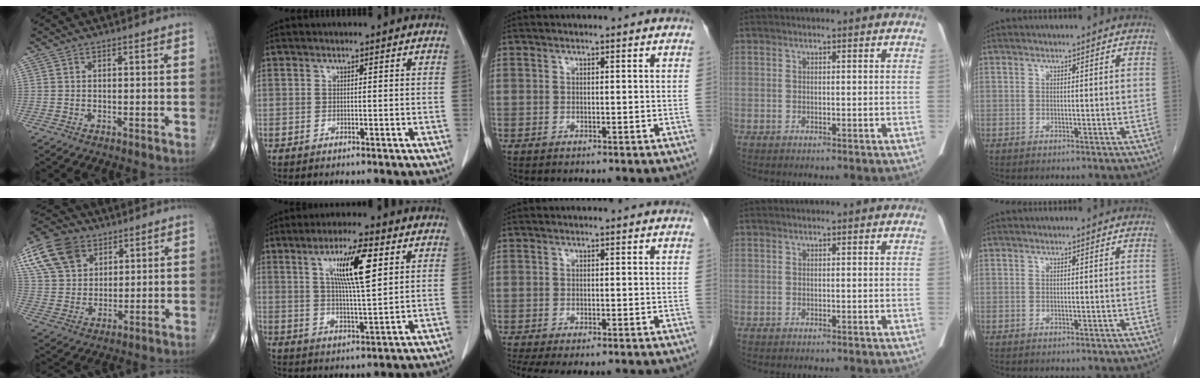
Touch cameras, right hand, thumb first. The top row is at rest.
{"thumb": {"total": 13.7, "force": [6.6, 9.6, 7.2], "torque": [-0.124, -0.008, 0.127]}, "index": {"total": 10.2, "force": [3.8, 1.2, 9.4], "torque": [-0.165, 0.005, 0.066]}, "middle": {"total": 6.0, "force": [-4.5, 1.7, 3.6], "torque": [-0.061, -0.015, -0.071]}}